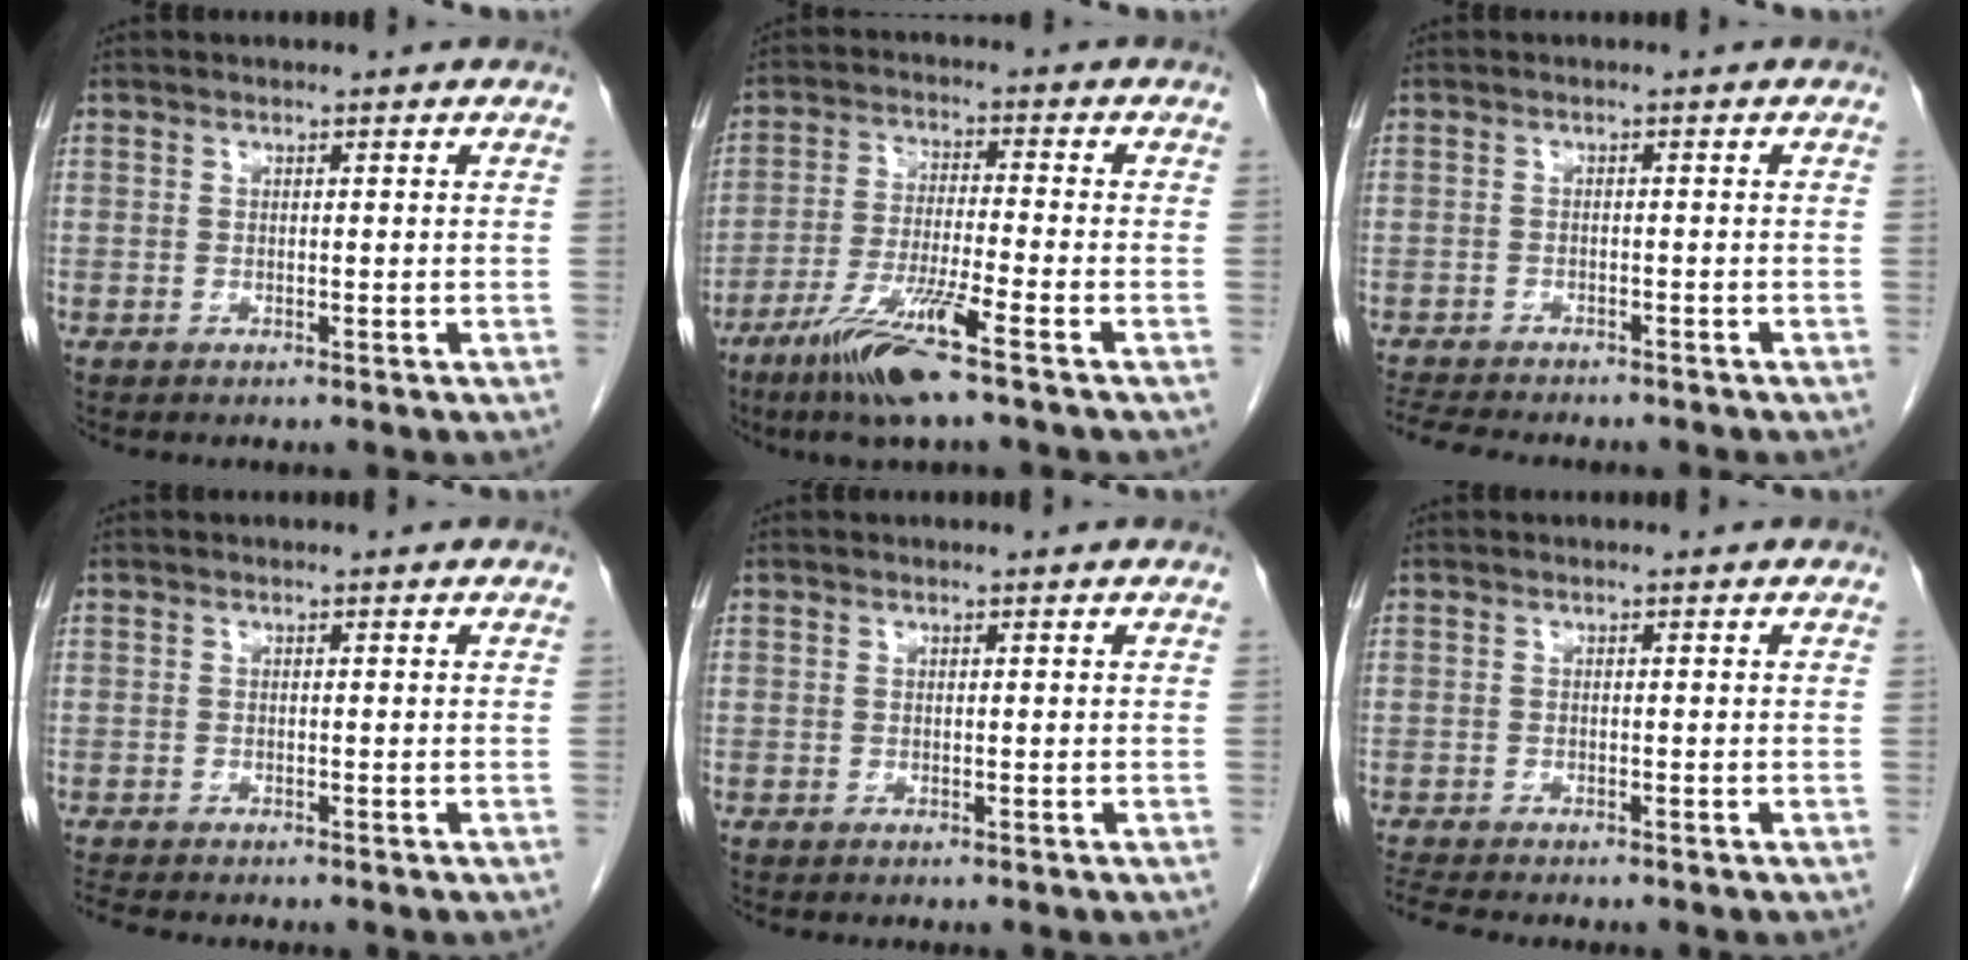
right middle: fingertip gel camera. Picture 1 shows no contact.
{"total": 10.3, "force": [-6.4, -0.3, 8.0], "torque": [-0.163, -0.029, -0.123]}
{"total": 9.4, "force": [-8.3, 1.9, 3.9], "torque": [-0.063, -0.005, -0.122]}
{"total": 2.2, "force": [-2.1, 0.0, 0.7], "torque": [-0.013, -0.007, -0.035]}
{"total": 0.0}
{"total": 3.0, "force": [-2.8, -0.2, 1.0], "torque": [-0.020, -0.014, -0.051]}